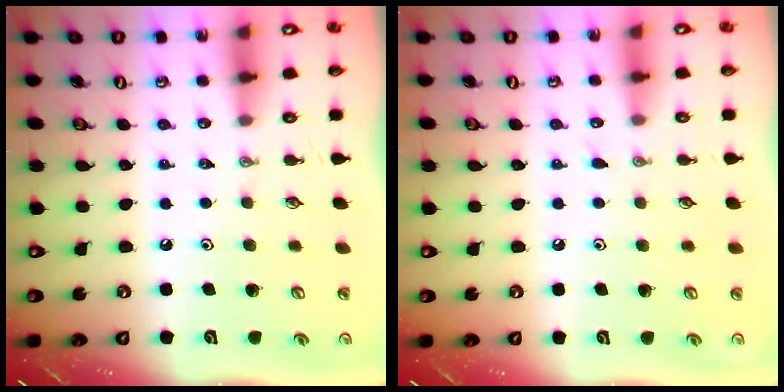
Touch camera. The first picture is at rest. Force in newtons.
{"total": 3.4, "press": 3.3, "slide": 0.4}